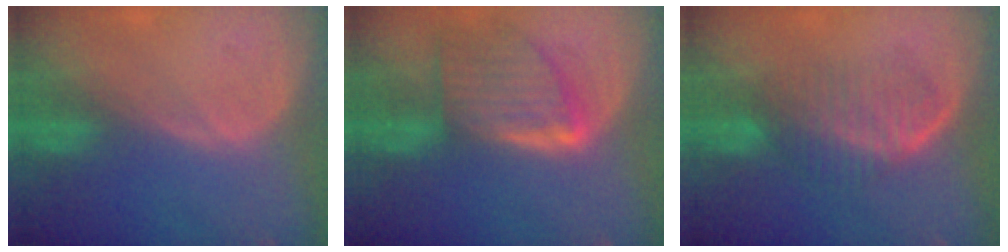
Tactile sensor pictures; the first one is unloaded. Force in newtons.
{"total": 8.1, "press": 7.4, "slide": 3.3}
{"total": 5.9, "press": 5.8, "slide": 1.4}